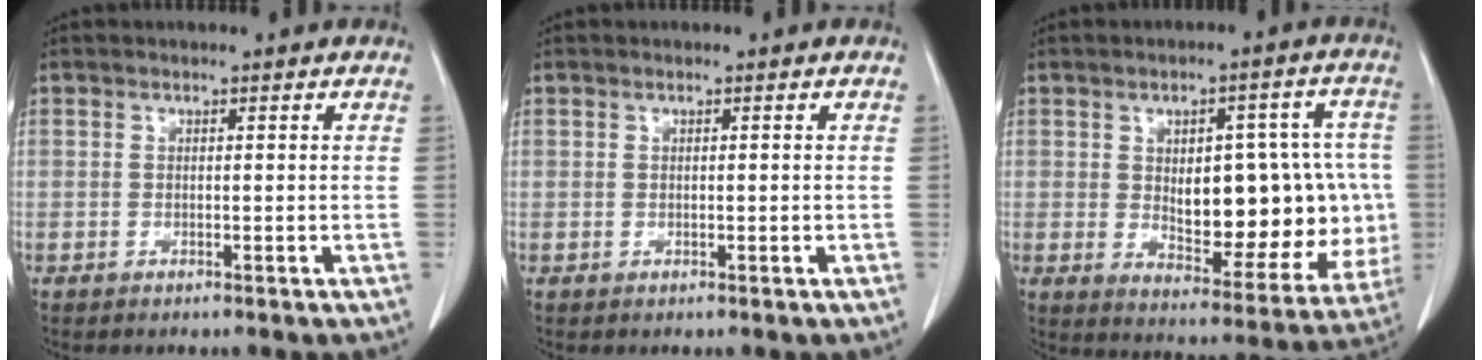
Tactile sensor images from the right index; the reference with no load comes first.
{"total": 0.6, "force": [0.0, 0.4, 0.5], "torque": [-0.013, 0.001, 0.001]}
{"total": 20.5, "force": [-0.2, 9.3, 18.3], "torque": [-0.229, 0.024, 0.026]}